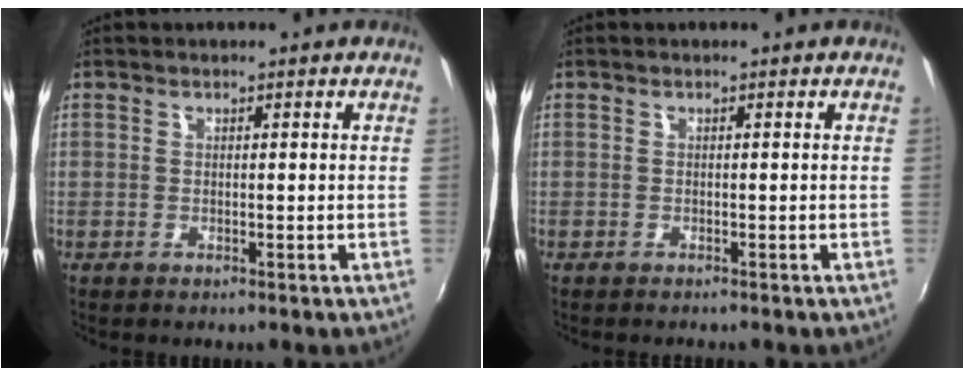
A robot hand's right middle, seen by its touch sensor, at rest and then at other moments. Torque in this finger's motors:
{"motor_torque": [0.47, -0.40, 0.29, 0.07]}